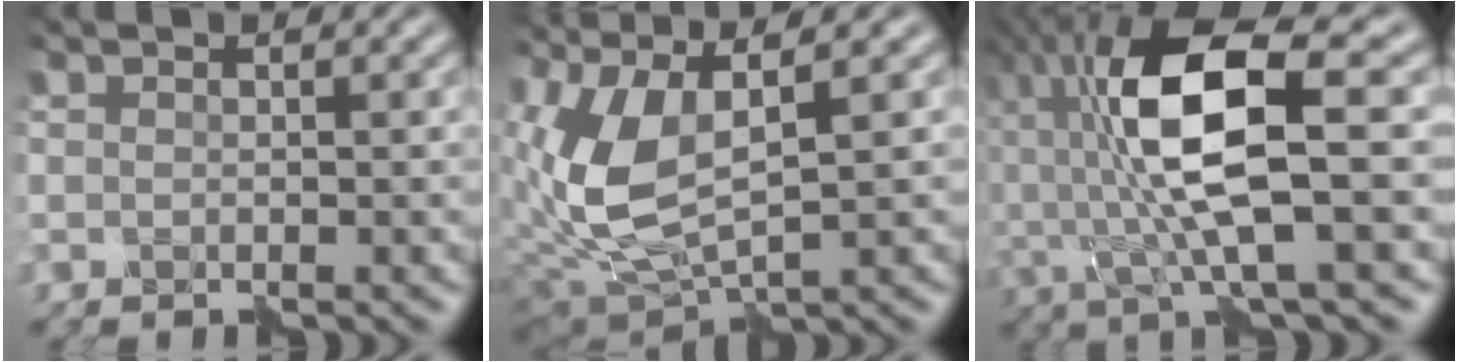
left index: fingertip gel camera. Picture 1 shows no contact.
{"total": 7.8, "force": [1.6, 3.4, 6.8], "torque": [-0.171, -0.004, 0.037]}
{"total": 10.7, "force": [1.2, 2.9, 10.2], "torque": [-0.203, 0.010, 0.021]}